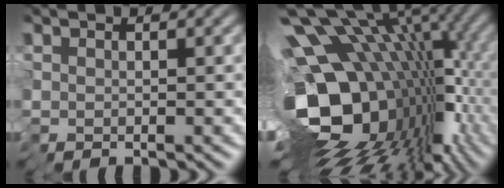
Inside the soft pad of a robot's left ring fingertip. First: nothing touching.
{"total": 17.3, "force": [-0.4, 9.7, 14.3], "torque": [-0.231, -0.017, 0.013]}